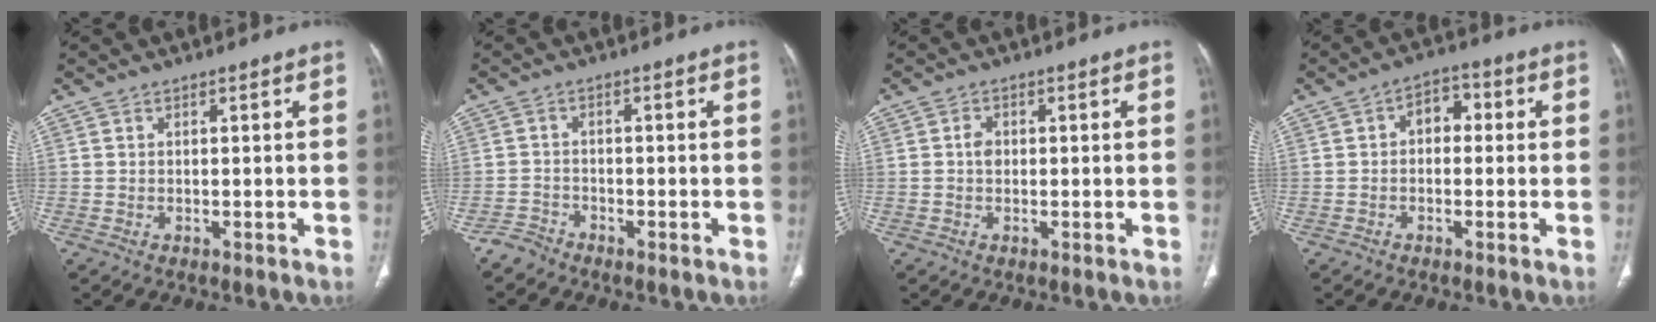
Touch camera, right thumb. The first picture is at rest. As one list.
[{"total": 2.4, "force": [-2.1, 1.0, -0.3], "torque": [0.009, 0.004, -0.046]}, {"total": 2.1, "force": [0.1, 1.6, 1.4], "torque": [-0.022, 0.006, 0.001]}, {"total": 5.1, "force": [0.3, 3.5, 3.6], "torque": [-0.037, 0.019, -0.006]}]